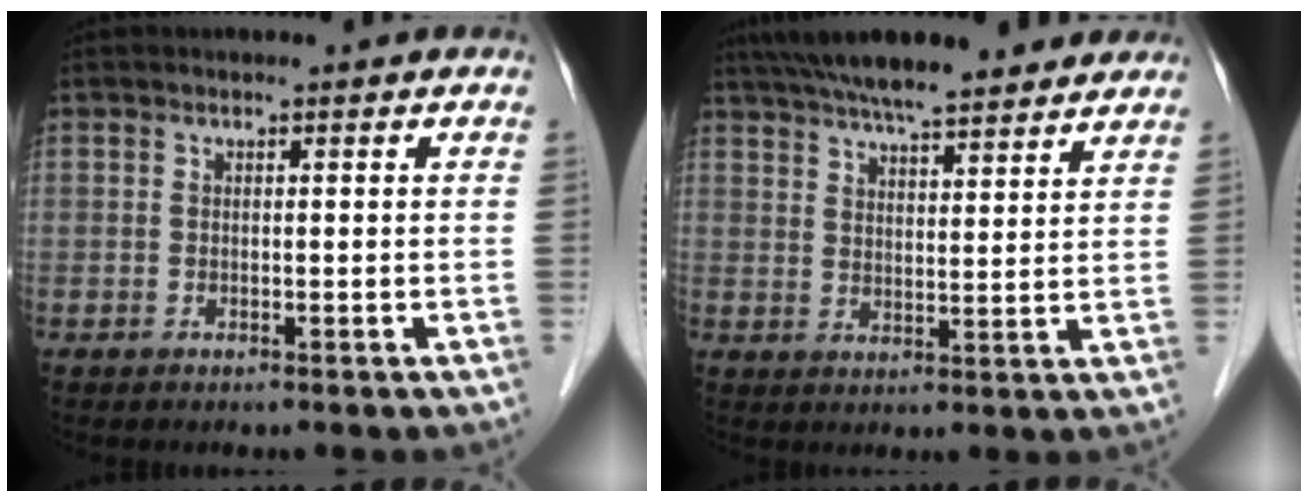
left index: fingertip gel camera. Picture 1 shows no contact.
{"total": 16.2, "force": [13.7, 2.6, 8.1], "torque": [-0.136, 0.038, 0.201]}